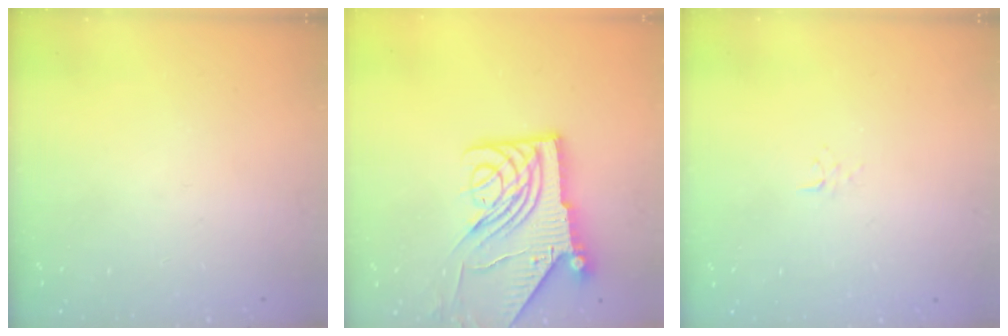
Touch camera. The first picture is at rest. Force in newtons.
{"total": 12.4, "press": 12.3, "slide": 1.4}
{"total": 2.6, "press": 2.6, "slide": 0.3}